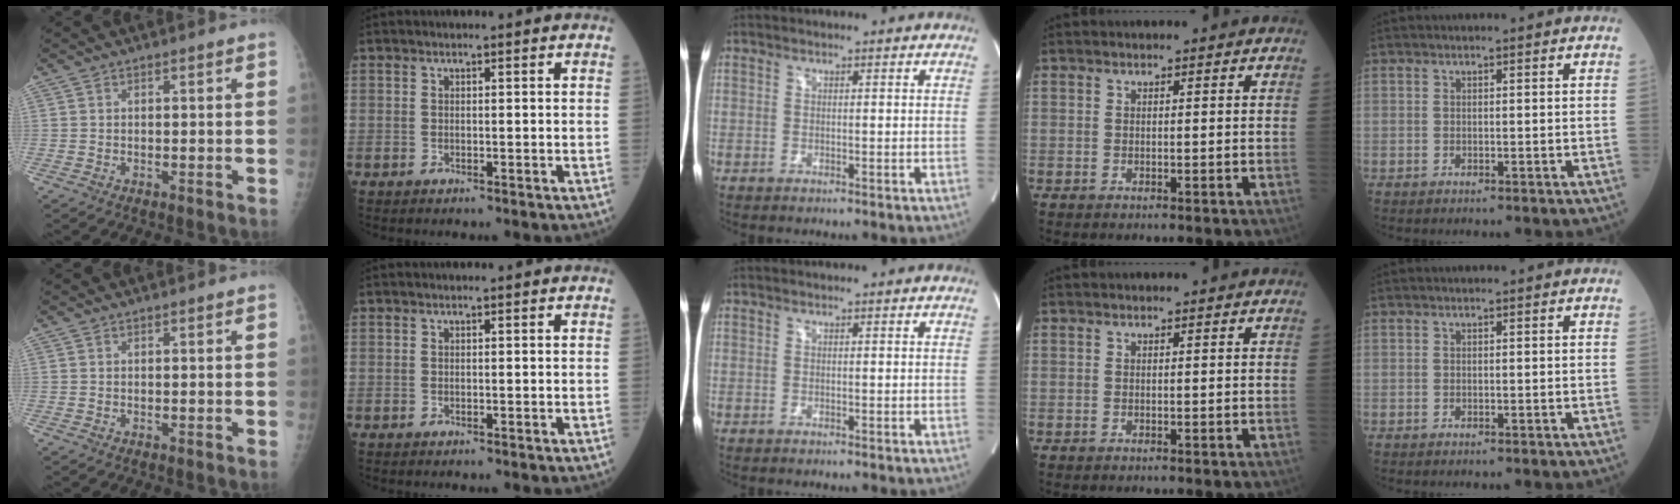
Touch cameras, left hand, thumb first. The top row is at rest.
{}